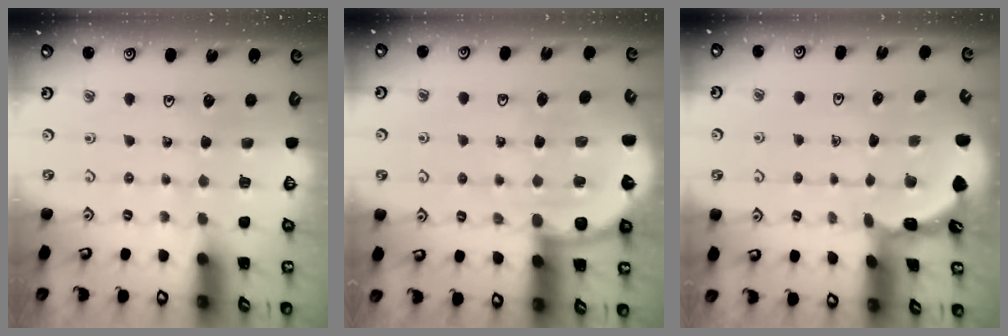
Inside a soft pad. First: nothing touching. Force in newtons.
{"total": 7.3, "press": 7.2, "slide": 1.0}
{"total": 1.9, "press": 1.9, "slide": 0.1}